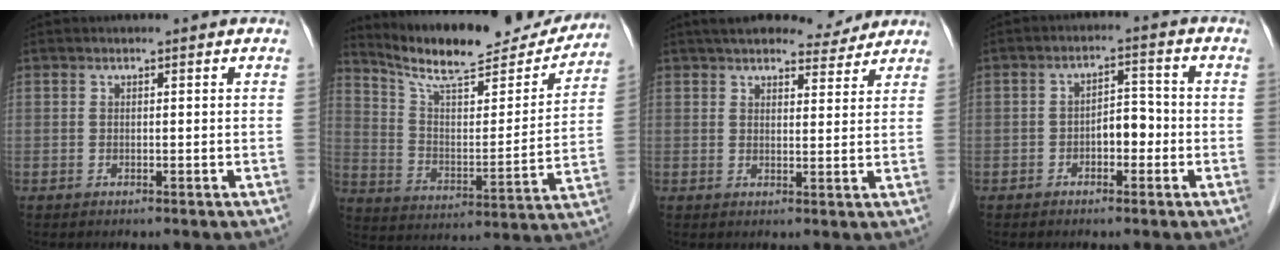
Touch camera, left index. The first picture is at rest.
{"total": 19.7, "force": [18.2, 3.3, 6.9], "torque": [-0.116, -0.022, 0.273]}
{"total": 8.8, "force": [7.9, 2.1, 3.1], "torque": [-0.037, 0.010, 0.104]}
{"total": 3.9, "force": [-1.3, 2.0, 3.1], "torque": [-0.048, 0.017, -0.023]}